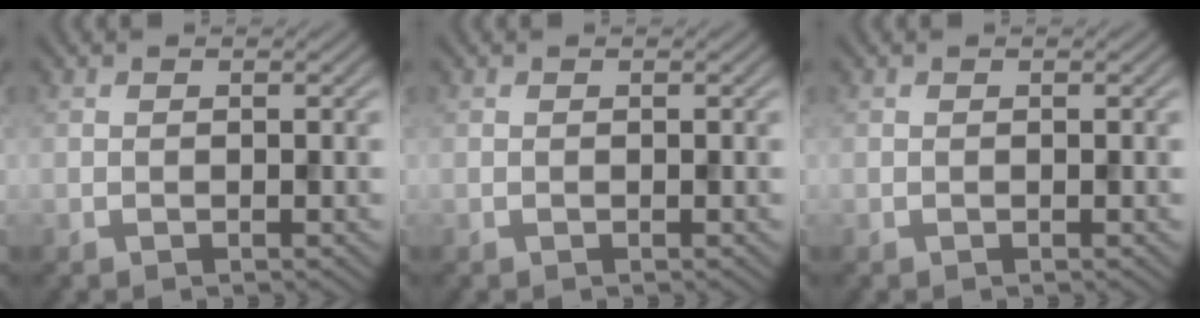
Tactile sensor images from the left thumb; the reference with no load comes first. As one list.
[{"total": 0.0}, {"total": 0.0}]